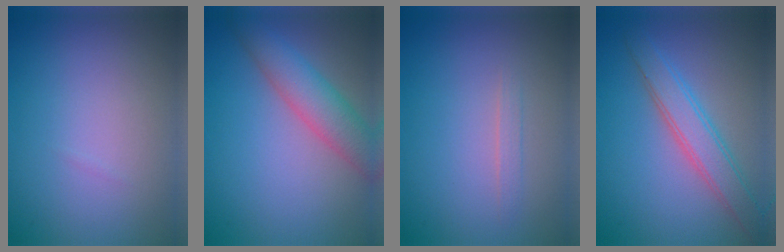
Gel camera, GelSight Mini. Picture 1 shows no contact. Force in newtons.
{"total": 4.5, "press": 4.5, "slide": 0.2}
{"total": 0.8, "press": 0.8, "slide": 0.0}
{"total": 3.8, "press": 3.8, "slide": 0.1}